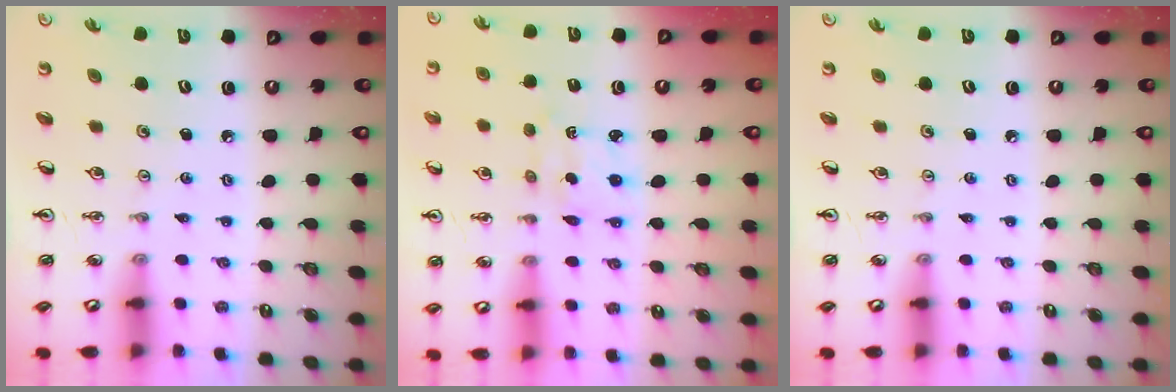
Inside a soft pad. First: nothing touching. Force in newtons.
{"total": 2.0, "press": 1.9, "slide": 0.5}
{"total": 0.0}